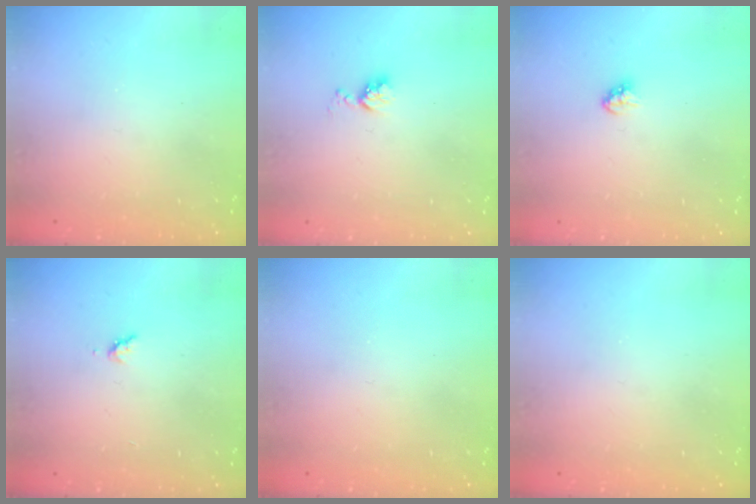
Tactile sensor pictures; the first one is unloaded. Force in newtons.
{"total": 4.0, "press": 3.9, "slide": 0.7}
{"total": 2.9, "press": 2.9, "slide": 0.7}
{"total": 3.6, "press": 3.5, "slide": 0.6}
{"total": 0.0}
{"total": 0.0}